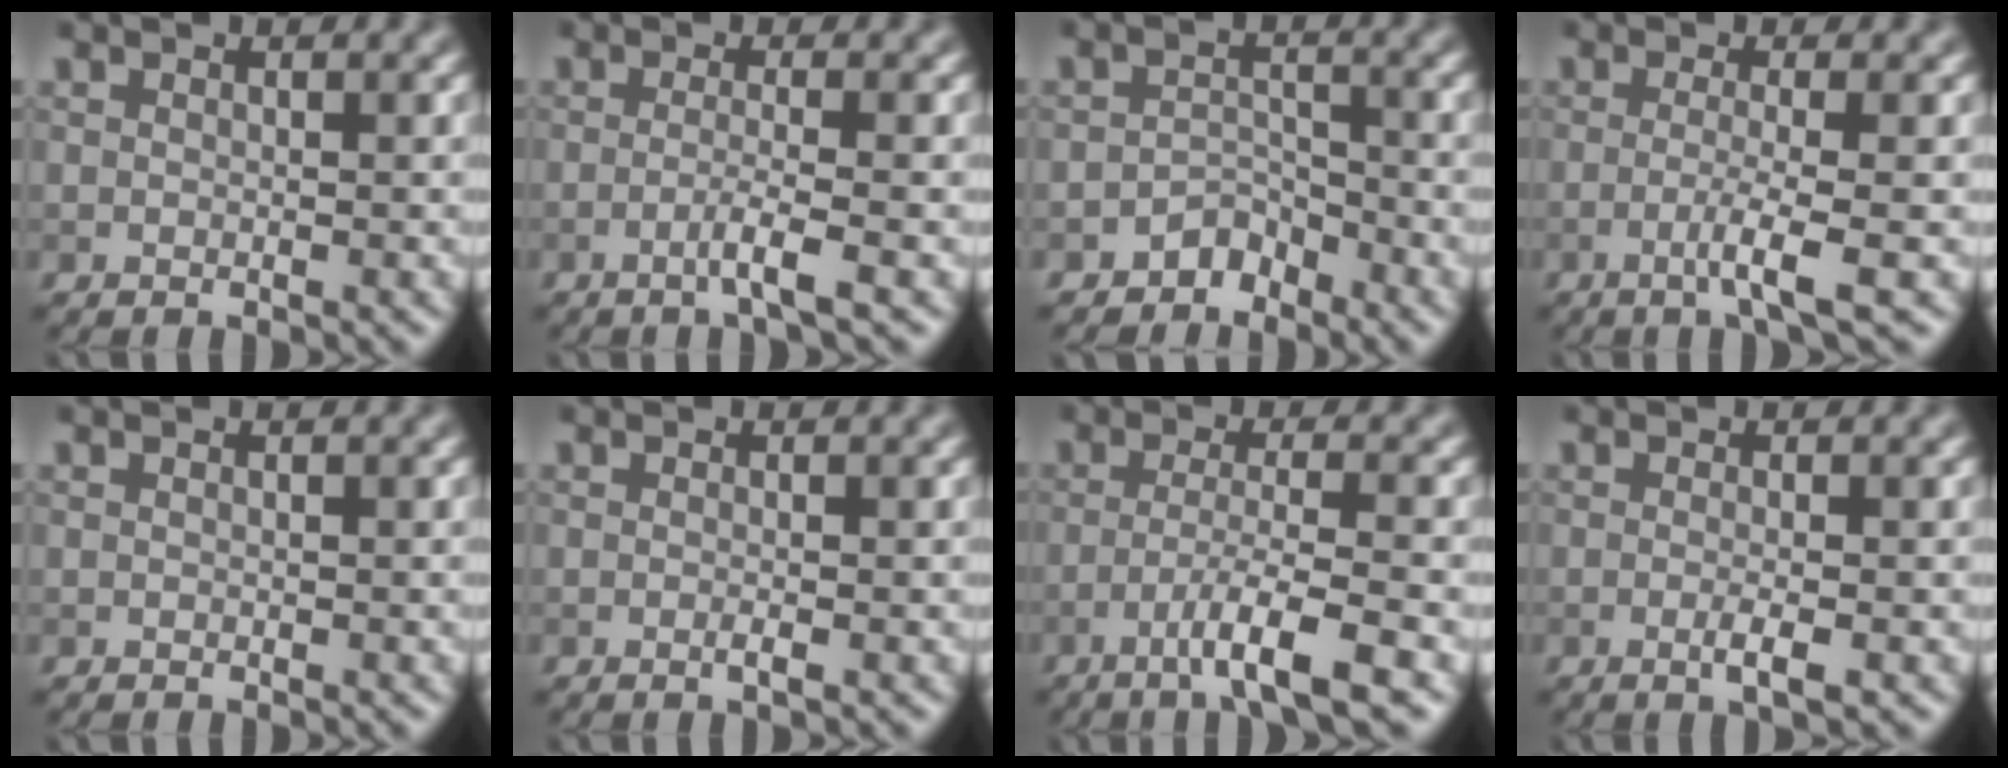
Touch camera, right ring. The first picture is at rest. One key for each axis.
{"total": 2.5, "fx": -1.1, "fy": 0.2, "fz": 2.2, "tx": -0.038, "ty": 0.000, "tz": -0.031}
{"total": 2.1, "fx": -1.8, "fy": 0.9, "fz": 0.2, "tx": 0.001, "ty": 0.009, "tz": -0.036}
{"total": 3.4, "fx": -1.2, "fy": 0.5, "fz": 3.1, "tx": -0.053, "ty": -0.004, "tz": -0.032}
{"total": 0.0}
{"total": 0.9, "fx": -0.4, "fy": 0.1, "fz": 0.8, "tx": -0.016, "ty": -0.004, "tz": -0.010}
{"total": 5.0, "fx": -2.6, "fy": 0.4, "fz": 4.3, "tx": -0.072, "ty": 0.002, "tz": -0.056}
{"total": 1.9, "fx": -0.6, "fy": 0.3, "fz": 1.8, "tx": -0.031, "ty": -0.006, "tz": -0.017}